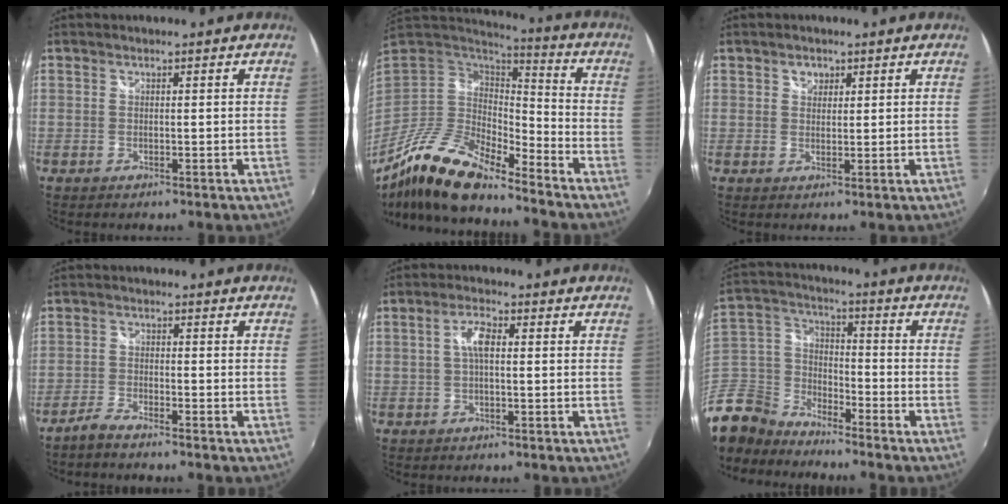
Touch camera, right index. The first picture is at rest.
{"total": 16.9, "force": [-13.1, 4.1, 9.9], "torque": [-0.193, -0.027, -0.252]}
{"total": 2.1, "force": [1.0, 1.7, 0.6], "torque": [-0.005, 0.005, 0.017]}
{"total": 3.1, "force": [-2.9, 0.4, 1.2], "torque": [-0.044, -0.003, -0.061]}
{"total": 3.7, "force": [0.3, 1.3, 3.5], "torque": [-0.069, 0.008, 0.005]}
{"total": 13.4, "force": [-9.6, 8.5, 3.6], "torque": [-0.124, 0.020, -0.201]}